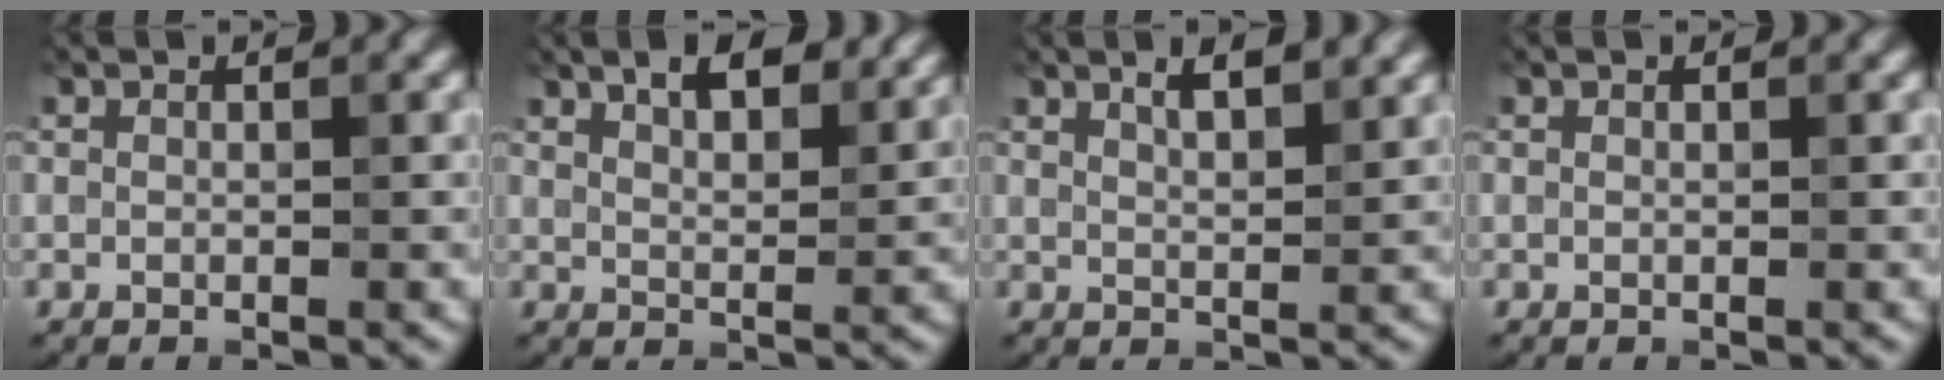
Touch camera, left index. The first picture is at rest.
{"total": 5.3, "force": [3.5, 2.0, 3.5], "torque": [-0.052, 0.013, 0.046]}
{"total": 3.9, "force": [2.4, 1.4, 2.7], "torque": [-0.024, 0.018, 0.022]}
{"total": 0.0}